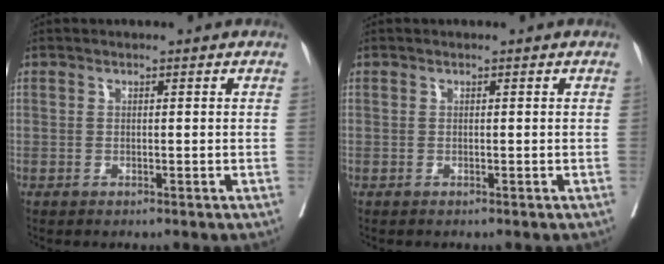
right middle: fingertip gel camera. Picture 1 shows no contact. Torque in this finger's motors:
{"motor_torque": [-0.76, 0.20, -0.08, -0.05]}